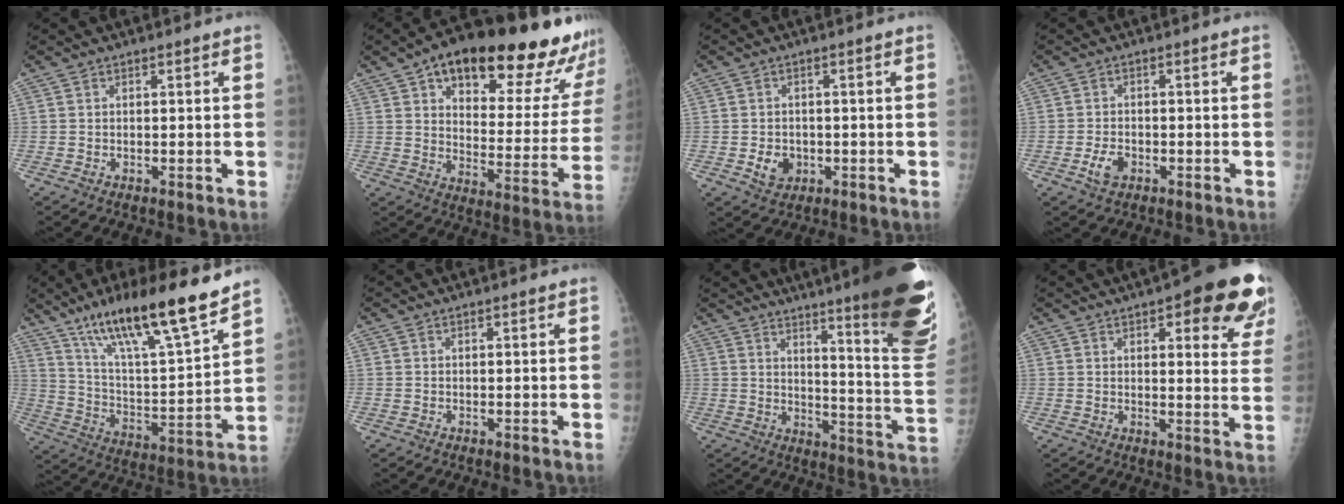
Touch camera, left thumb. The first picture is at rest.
{"total": 27.4, "force": [18.6, 10.4, 17.2], "torque": [-0.195, -0.056, 0.256]}
{"total": 4.1, "force": [-1.1, 3.4, 2.1], "torque": [-0.021, 0.004, -0.010]}
{"total": 3.5, "force": [-1.5, 2.1, 2.2], "torque": [-0.041, 0.007, -0.027]}
{"total": 21.7, "force": [15.6, 3.0, 14.7], "torque": [-0.226, -0.071, 0.273]}
{"total": 0.6, "force": [0.3, 0.0, 0.5], "torque": [-0.006, 0.001, 0.004]}
{"total": 25.7, "force": [16.7, 2.7, 19.4], "torque": [-0.213, -0.108, 0.222]}
{"total": 17.4, "force": [9.5, 5.7, 13.4], "torque": [-0.127, -0.035, 0.108]}